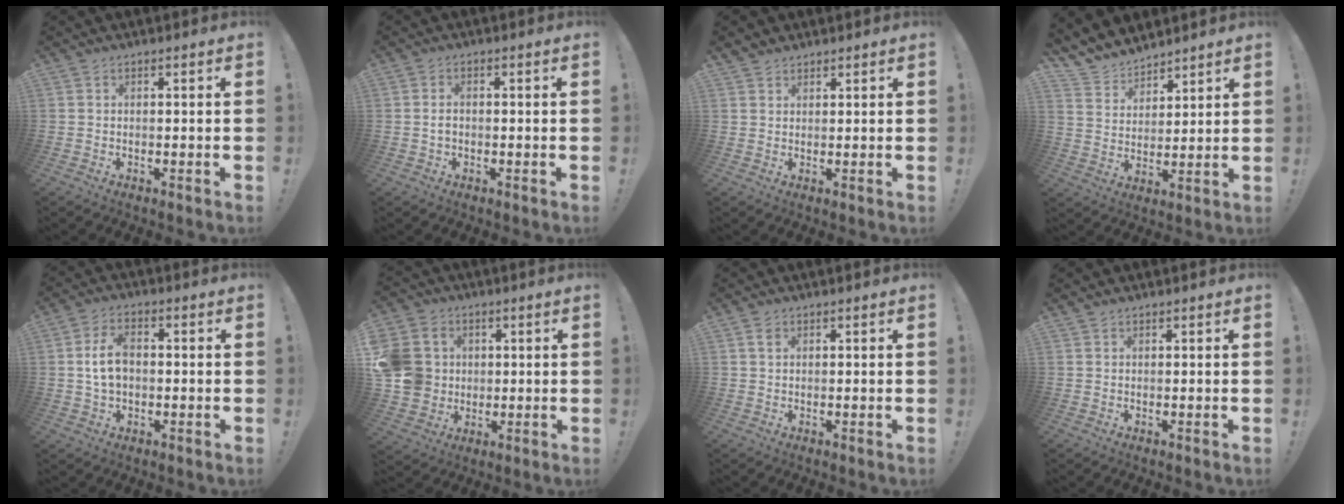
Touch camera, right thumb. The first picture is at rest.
{"total": 1.3, "force": [-0.3, 0.8, 1.1], "torque": [-0.012, 0.000, -0.007]}
{"total": 2.4, "force": [2.0, 1.2, 0.1], "torque": [0.006, -0.016, 0.037]}
{"total": 8.4, "force": [7.4, 3.9, 0.7], "torque": [-0.033, -0.069, 0.147]}
{"total": 7.6, "force": [0.4, 4.8, 5.8], "torque": [-0.094, 0.002, 0.006]}
{"total": 13.0, "force": [1.5, 11.9, 5.0], "torque": [-0.090, 0.003, 0.038]}
{"total": 1.8, "force": [0.9, 1.1, 1.0], "torque": [-0.004, -0.005, 0.014]}
{"total": 0.7, "force": [0.7, 0.2, 0.1], "torque": [0.004, -0.003, 0.013]}